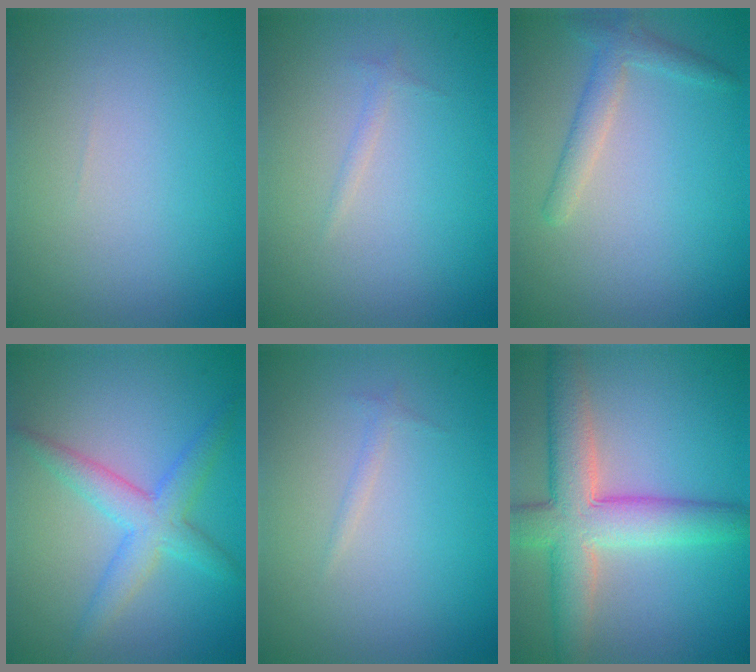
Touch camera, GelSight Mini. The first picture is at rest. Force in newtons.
{"total": 0.6, "press": 0.6, "slide": 0.1}
{"total": 2.2, "press": 2.2, "slide": 0.1}
{"total": 3.9, "press": 3.9, "slide": 0.2}
{"total": 0.6, "press": 0.6, "slide": 0.1}
{"total": 7.4, "press": 7.4, "slide": 0.4}